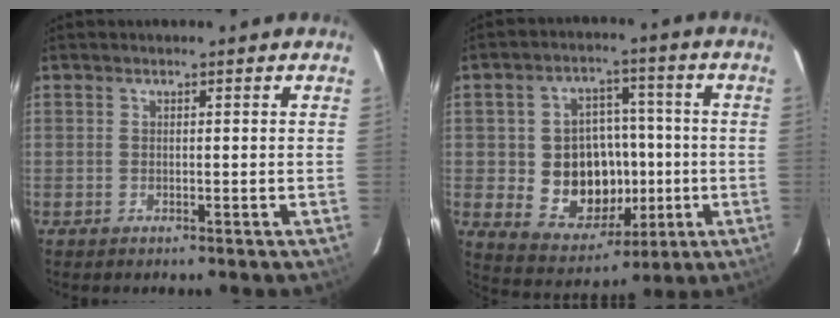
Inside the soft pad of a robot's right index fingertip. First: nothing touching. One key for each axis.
{"total": 14.0, "fx": -1.8, "fy": 11.4, "fz": 7.9, "tx": -0.169, "ty": 0.010, "tz": -0.006}